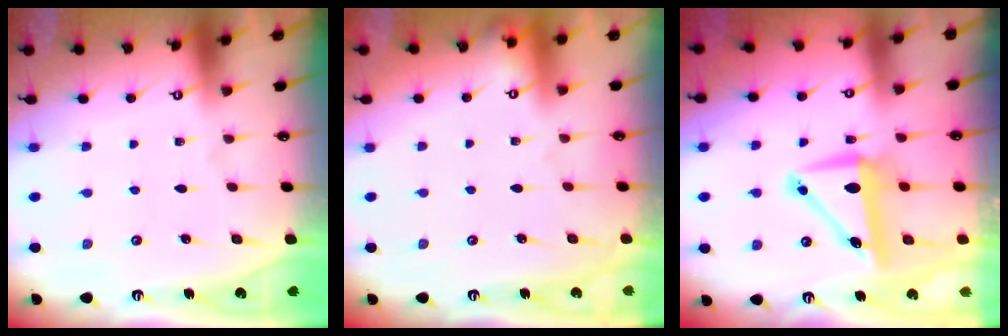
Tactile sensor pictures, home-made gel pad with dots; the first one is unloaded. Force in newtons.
{"total": 0.0}
{"total": 9.6, "press": 9.5, "slide": 1.4}